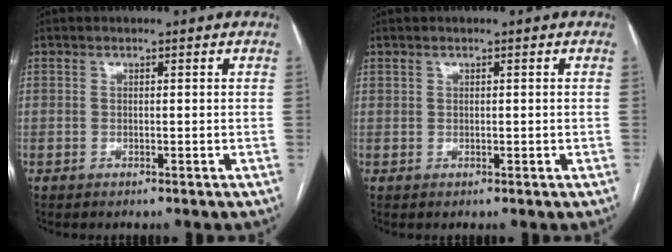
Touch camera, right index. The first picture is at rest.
{"total": 0.6, "force": [0.4, 0.4, 0.3], "torque": [-0.002, 0.002, 0.010]}